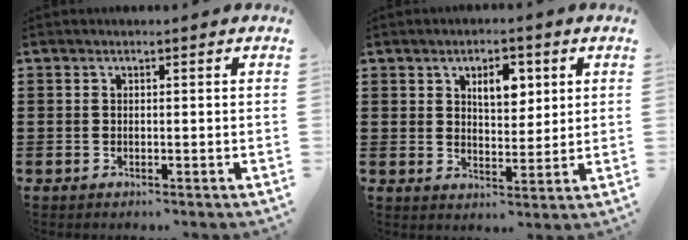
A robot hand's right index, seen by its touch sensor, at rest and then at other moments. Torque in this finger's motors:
{"motor_torque": [0.47, -0.33, 0.48, 0.10]}